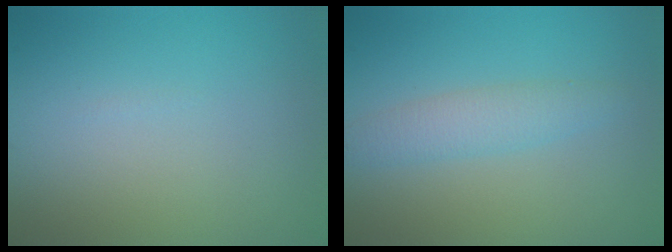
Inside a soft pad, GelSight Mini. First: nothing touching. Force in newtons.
{"total": 2.5, "press": 2.5, "slide": 0.1}